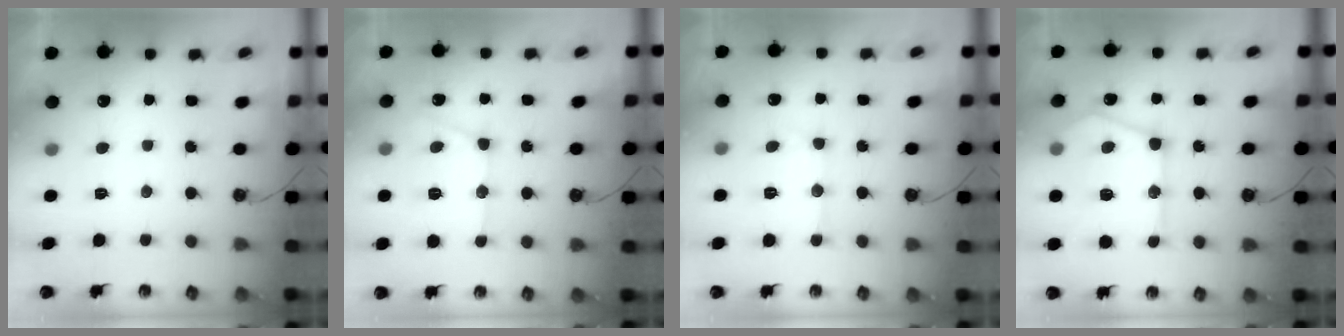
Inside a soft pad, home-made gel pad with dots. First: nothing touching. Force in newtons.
{"total": 14.0, "press": 14.0, "slide": 1.2}
{"total": 12.0, "press": 11.9, "slide": 1.2}
{"total": 20.8, "press": 20.7, "slide": 2.1}